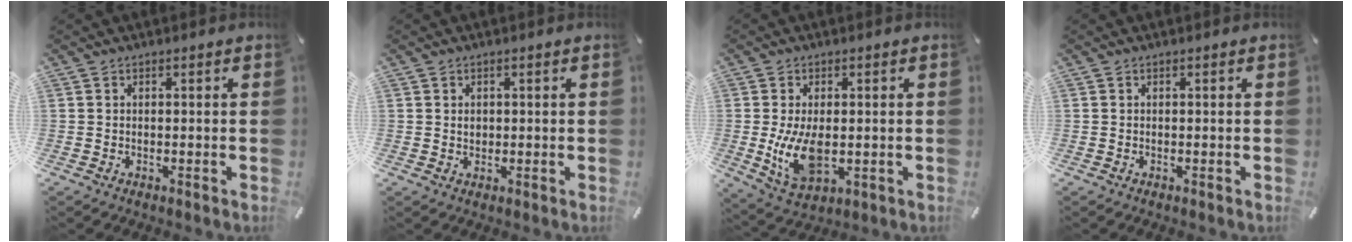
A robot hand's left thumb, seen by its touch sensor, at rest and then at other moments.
{"total": 1.5, "force": [0.2, 1.3, 0.7], "torque": [-0.009, 0.001, 0.001]}
{"total": 9.5, "force": [-0.5, 5.5, 7.7], "torque": [-0.169, -0.015, -0.013]}
{"total": 0.0}